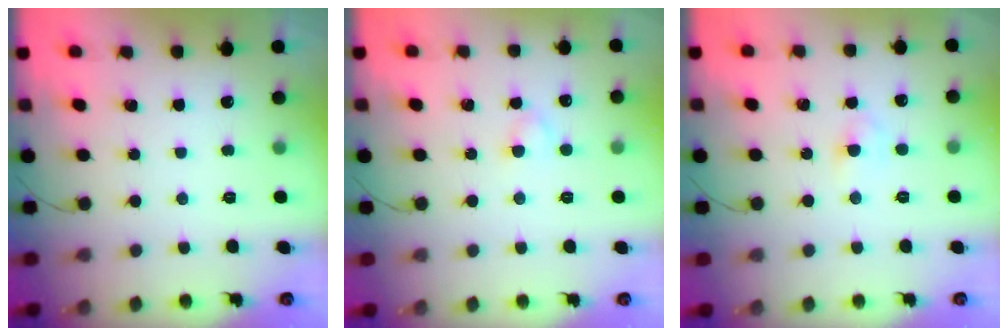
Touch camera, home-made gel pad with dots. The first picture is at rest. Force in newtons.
{"total": 2.7, "press": 2.5, "slide": 1.2}
{"total": 2.8, "press": 2.6, "slide": 1.0}